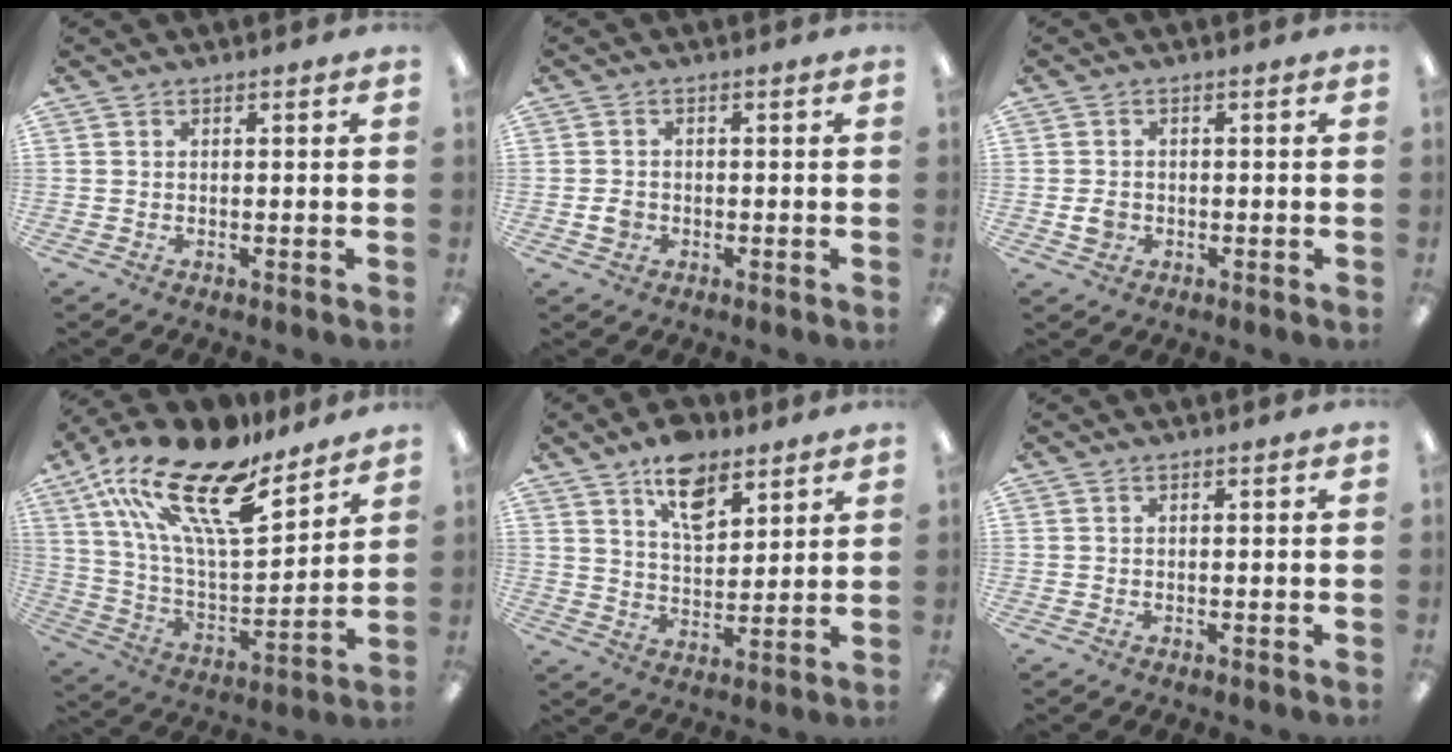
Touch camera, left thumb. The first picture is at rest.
{"total": 2.4, "force": [-0.6, 2.0, 1.1], "torque": [-0.019, 0.002, -0.012]}
{"total": 2.5, "force": [-0.5, 2.1, 1.2], "torque": [-0.013, 0.000, -0.011]}
{"total": 23.5, "force": [17.0, 7.3, 14.5], "torque": [-0.273, -0.104, 0.292]}
{"total": 10.9, "force": [7.4, 5.6, 5.6], "torque": [-0.081, -0.034, 0.131]}
{"total": 0.0}